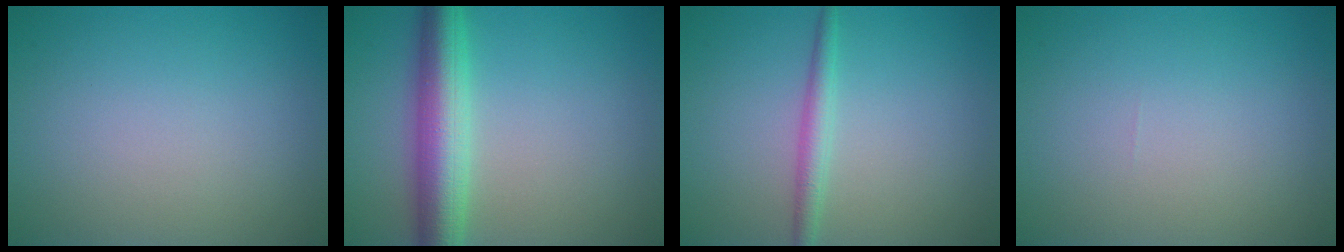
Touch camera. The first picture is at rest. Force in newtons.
{"total": 6.1, "press": 6.1, "slide": 0.1}
{"total": 2.0, "press": 2.0, "slide": 0.0}
{"total": 0.0}